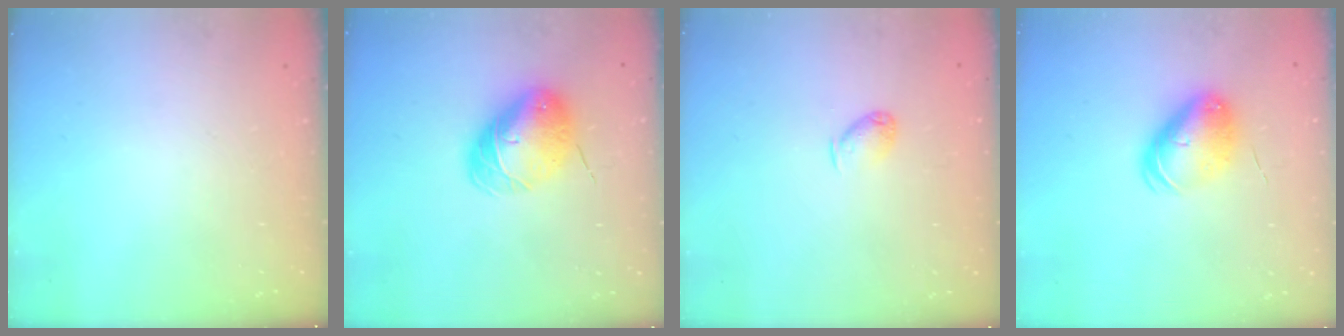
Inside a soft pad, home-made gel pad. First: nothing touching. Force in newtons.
{"total": 9.4, "press": 9.2, "slide": 1.8}
{"total": 4.8, "press": 4.7, "slide": 0.8}
{"total": 9.7, "press": 9.6, "slide": 1.5}